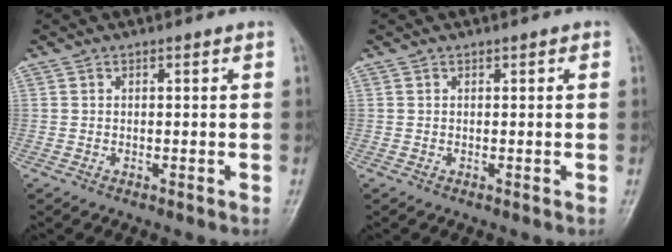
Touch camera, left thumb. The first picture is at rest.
{"total": 0.8, "force": [0.2, 0.3, 0.7], "torque": [-0.010, 0.002, 0.002]}